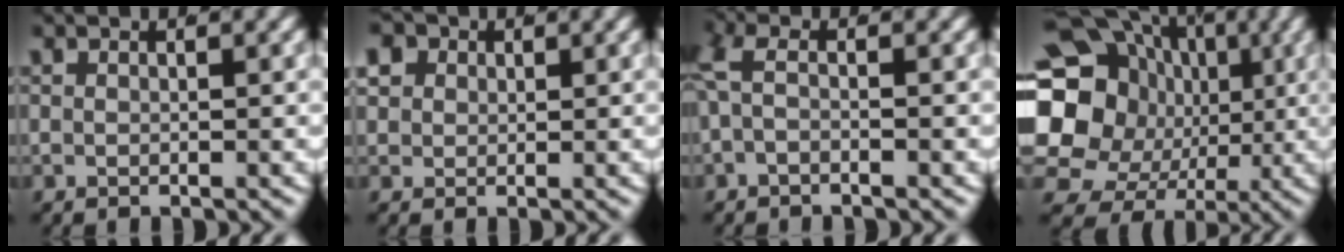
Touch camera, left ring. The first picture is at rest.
{"total": 4.7, "force": [1.7, 3.9, 1.8], "torque": [-0.051, 0.000, 0.026]}
{"total": 1.7, "force": [-0.1, 0.6, 1.6], "torque": [-0.042, 0.000, -0.002]}
{"total": 17.5, "force": [0.6, 14.6, 9.7], "torque": [-0.182, -0.042, 0.017]}